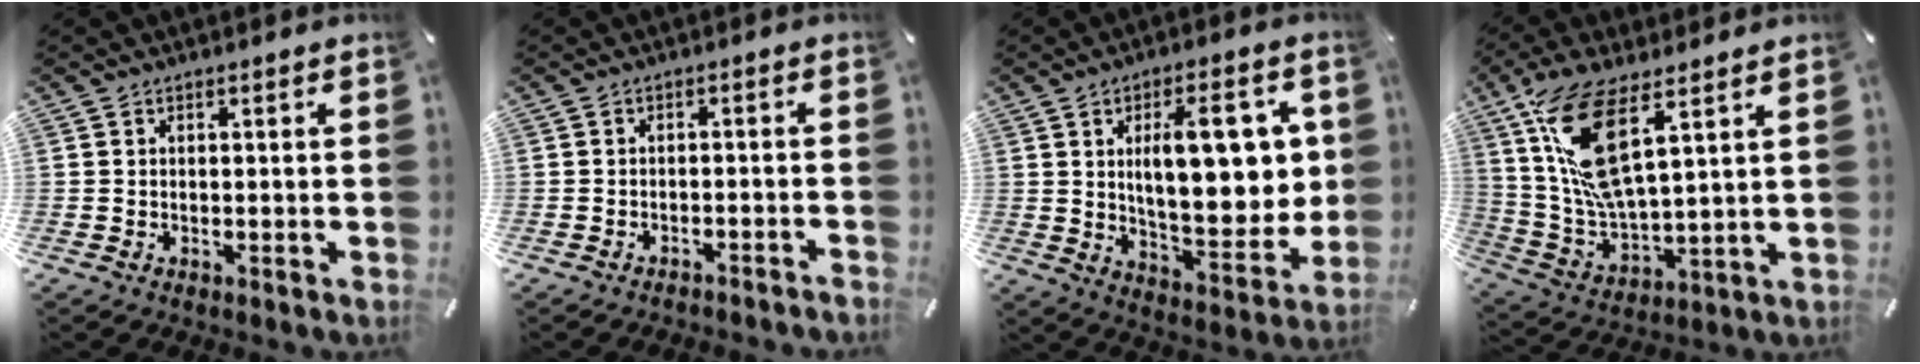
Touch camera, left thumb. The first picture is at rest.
{"total": 2.0, "force": [-1.8, 0.4, 0.6], "torque": [-0.012, 0.006, -0.036]}
{"total": 18.5, "force": [4.6, 8.4, 15.9], "torque": [-0.212, -0.010, 0.076]}
{"total": 16.0, "force": [8.1, 5.4, 12.7], "torque": [-0.289, -0.033, 0.141]}